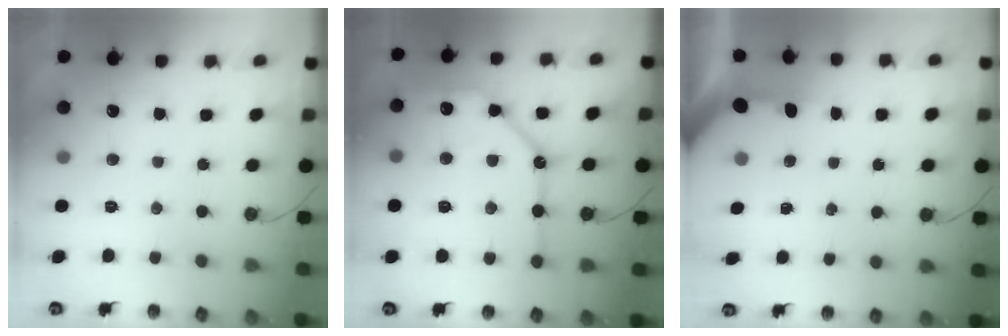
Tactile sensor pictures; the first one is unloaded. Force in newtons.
{"total": 14.3, "press": 14.2, "slide": 1.3}
{"total": 3.4, "press": 3.4, "slide": 0.4}